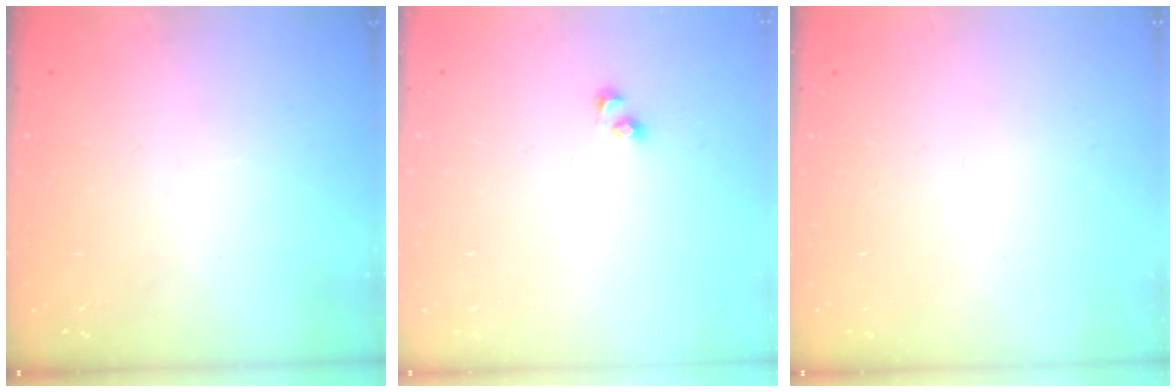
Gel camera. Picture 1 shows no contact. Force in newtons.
{"total": 2.5, "press": 2.5, "slide": 0.3}
{"total": 0.0}